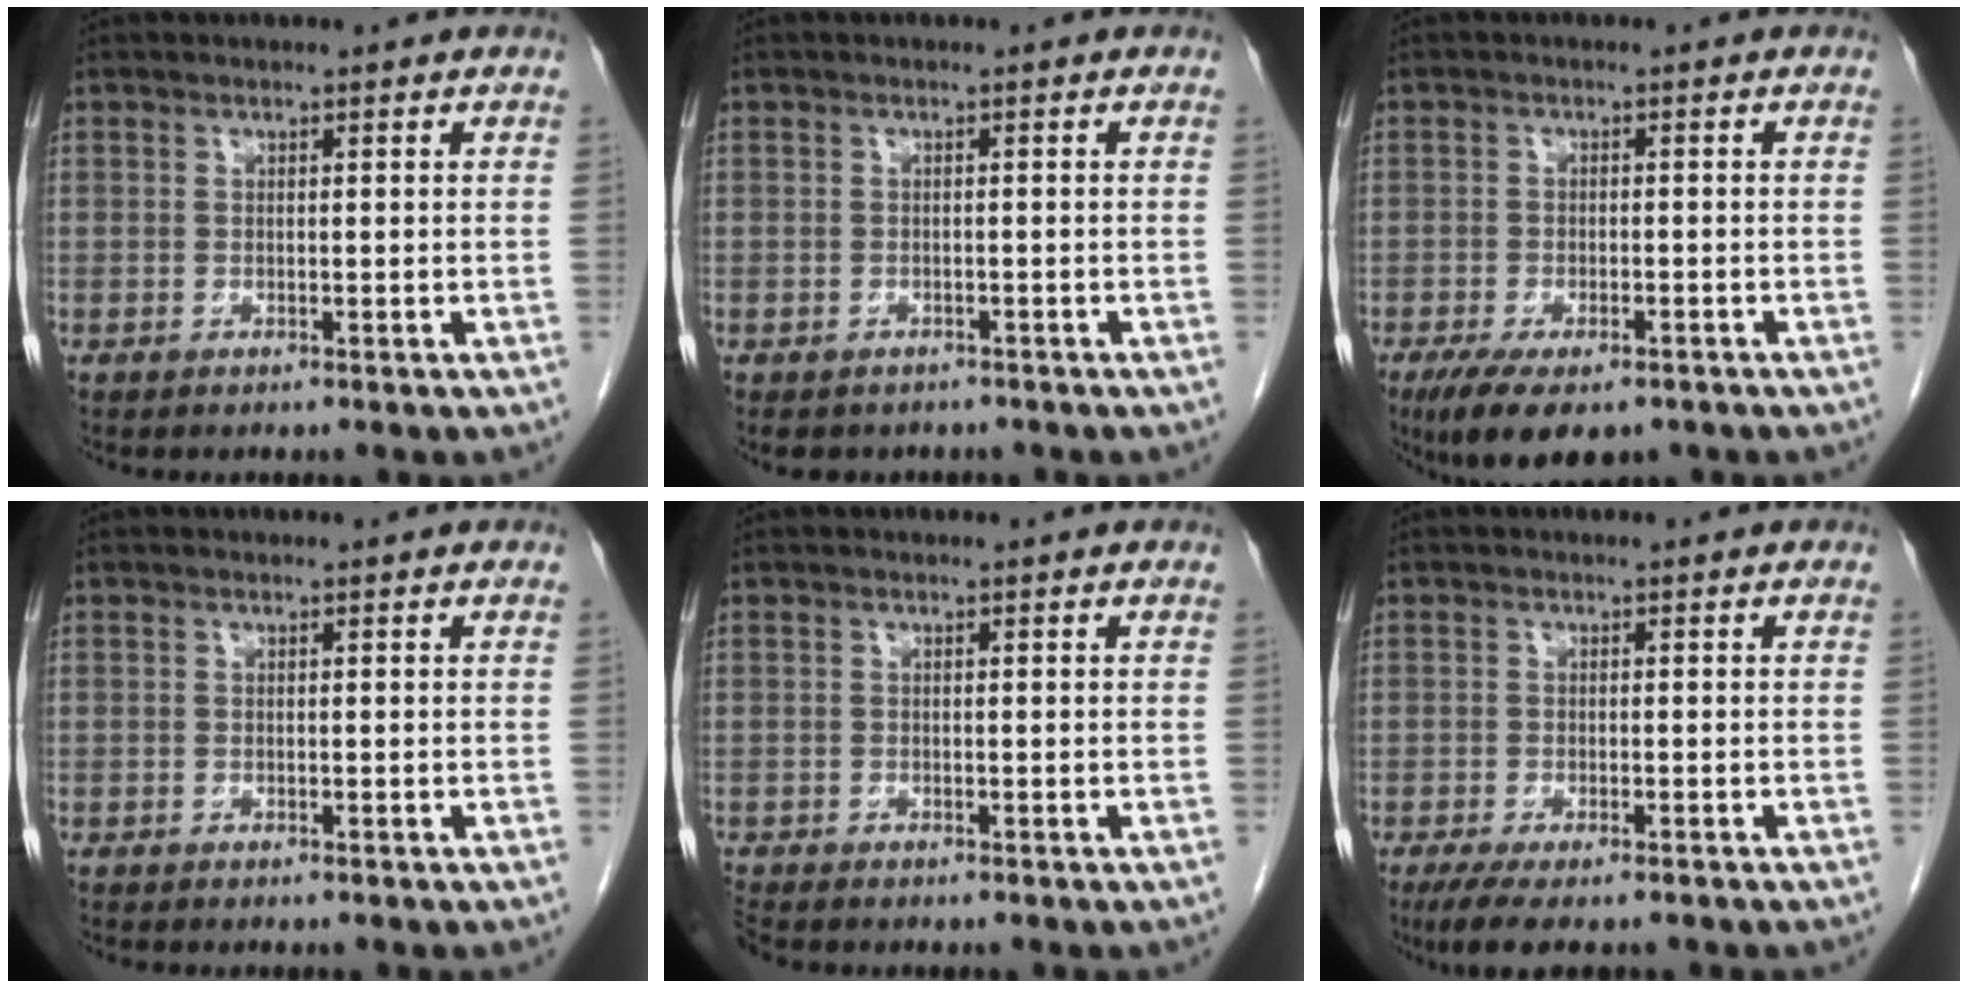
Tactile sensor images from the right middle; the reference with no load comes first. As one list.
[{"total": 4.5, "force": [-3.8, 2.2, 1.0], "torque": [-0.011, 0.000, -0.045]}, {"total": 9.0, "force": [-6.2, 3.3, 5.6], "torque": [-0.093, -0.015, -0.094]}, {"total": 0.6, "force": [-0.5, 0.1, 0.2], "torque": [-0.004, 0.000, -0.008]}, {"total": 1.1, "force": [-1.1, -0.2, 0.1], "torque": [-0.011, -0.007, -0.022]}, {"total": 6.5, "force": [-5.0, 1.5, 3.9], "torque": [-0.062, -0.016, -0.078]}]